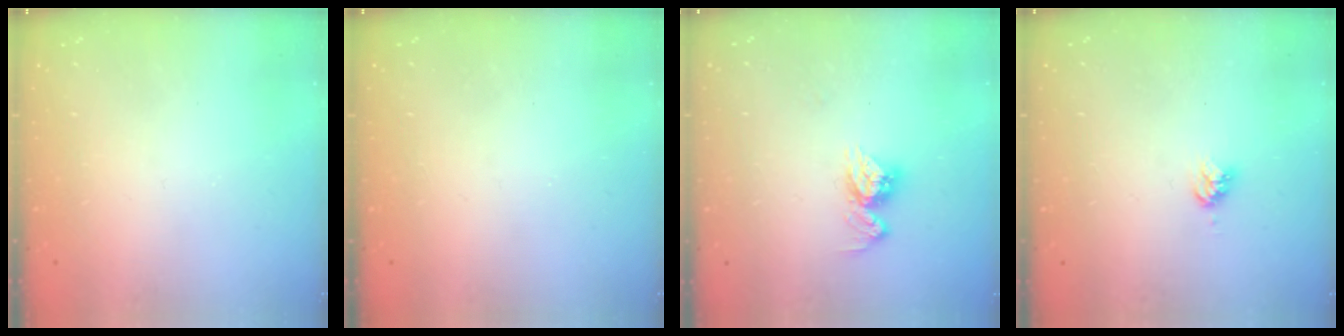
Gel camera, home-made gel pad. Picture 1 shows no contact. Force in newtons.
{"total": 3.1, "press": 3.0, "slide": 0.4}
{"total": 9.3, "press": 9.2, "slide": 0.7}
{"total": 4.4, "press": 4.4, "slide": 0.2}